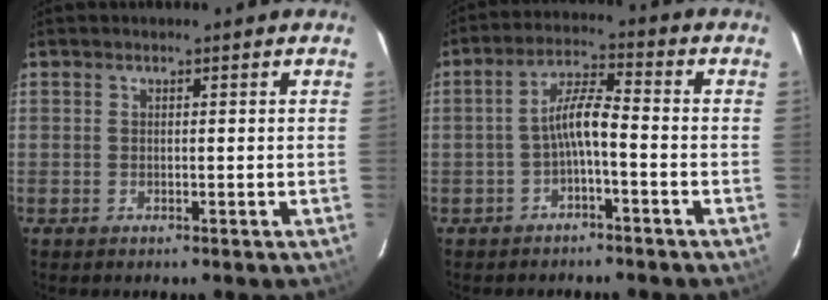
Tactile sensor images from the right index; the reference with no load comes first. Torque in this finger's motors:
{"motor_torque": [1.03, -0.20, 0.55, 0.13]}